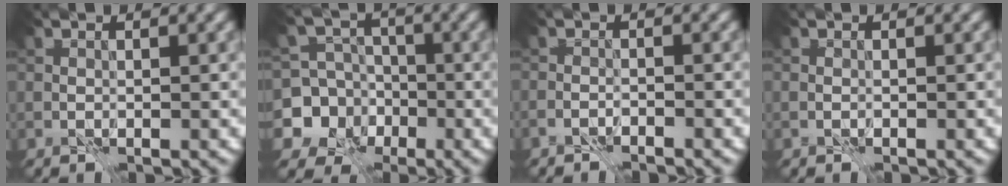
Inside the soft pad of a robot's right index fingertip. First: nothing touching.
{"total": 9.2, "force": [-2.9, 8.7, 1.5], "torque": [-0.039, -0.011, -0.079]}
{"total": 1.3, "force": [-1.3, 0.1, 0.2], "torque": [-0.004, -0.001, -0.028]}
{"total": 0.0}